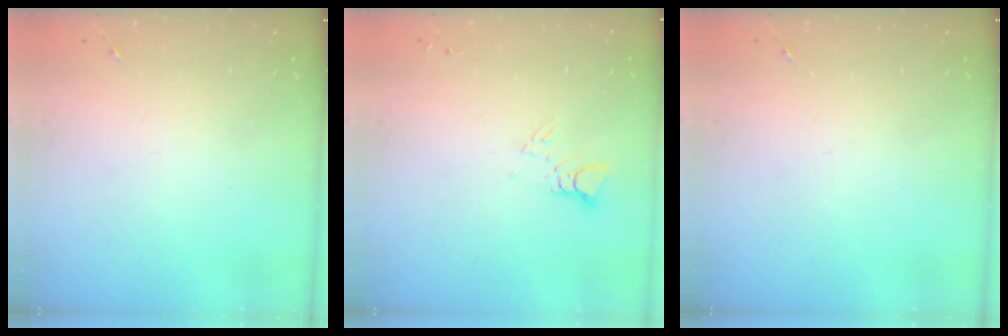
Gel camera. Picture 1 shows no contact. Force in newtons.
{"total": 3.2, "press": 3.2, "slide": 0.3}
{"total": 0.0}